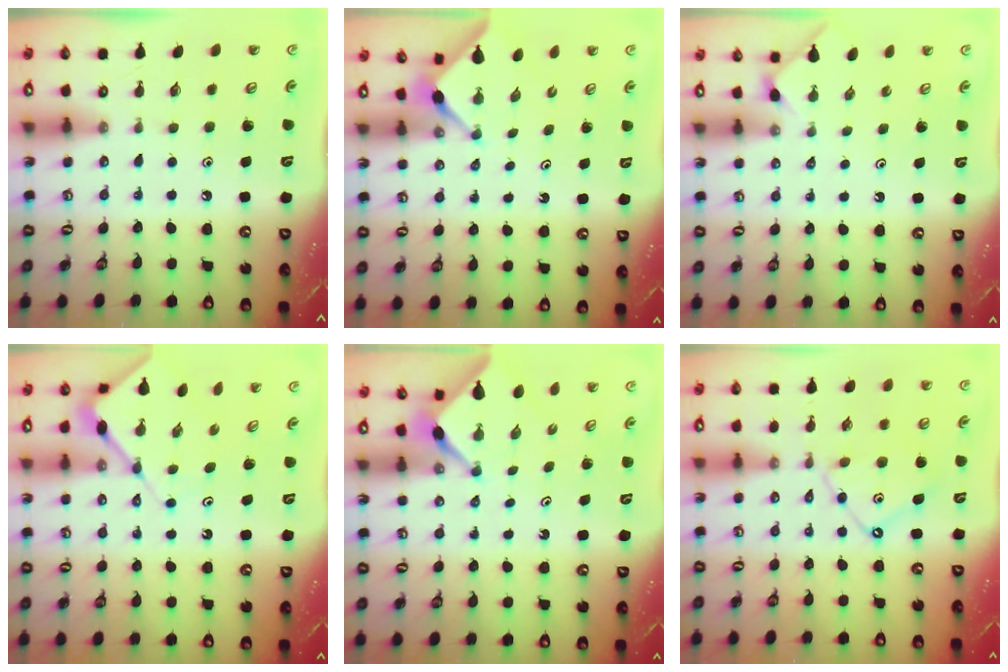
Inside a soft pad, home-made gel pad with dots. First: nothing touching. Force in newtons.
{"total": 3.1, "press": 3.1, "slide": 0.3}
{"total": 0.0}
{"total": 6.9, "press": 6.9, "slide": 0.5}
{"total": 2.2, "press": 2.2, "slide": 0.3}
{"total": 9.9, "press": 9.9, "slide": 0.8}